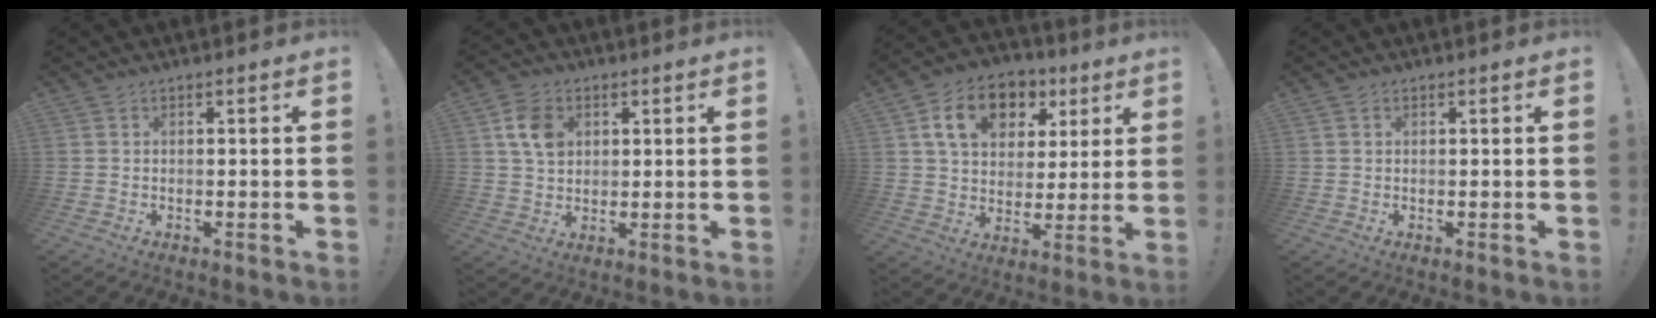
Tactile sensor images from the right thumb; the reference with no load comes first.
{"total": 8.8, "force": [2.6, 6.8, 4.9], "torque": [-0.074, 0.007, 0.054]}
{"total": 14.7, "force": [6.2, 10.6, 8.0], "torque": [-0.126, -0.015, 0.117]}
{"total": 0.5, "force": [0.3, 0.4, 0.1], "torque": [0.002, 0.000, 0.005]}